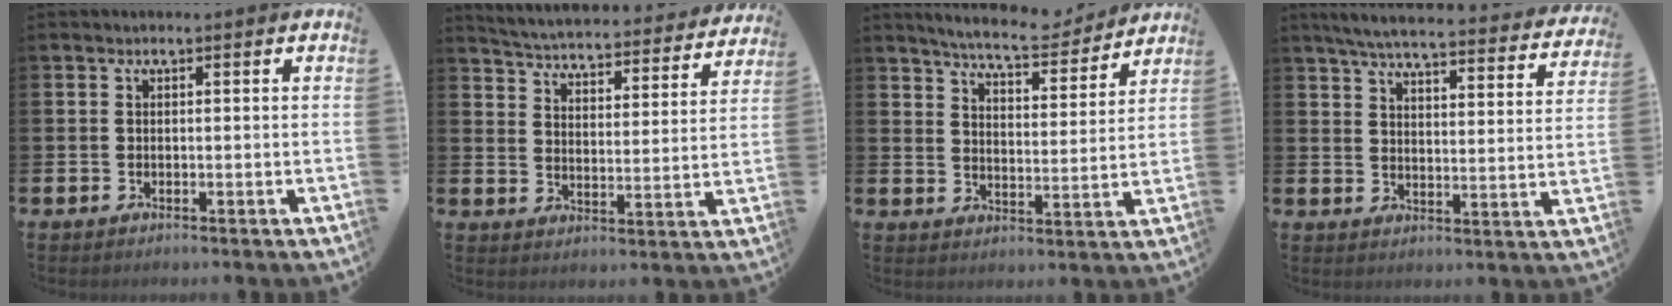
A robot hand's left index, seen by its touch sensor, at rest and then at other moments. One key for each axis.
{"total": 4.6, "fx": 4.5, "fy": 0.6, "fz": 0.8, "tx": -0.040, "ty": -0.043, "tz": 0.072}
{"total": 6.9, "fx": 6.7, "fy": 0.6, "fz": 1.7, "tx": -0.045, "ty": -0.045, "tz": 0.115}
{"total": 5.8, "fx": 5.3, "fy": 0.6, "fz": 2.1, "tx": -0.054, "ty": -0.041, "tz": 0.087}